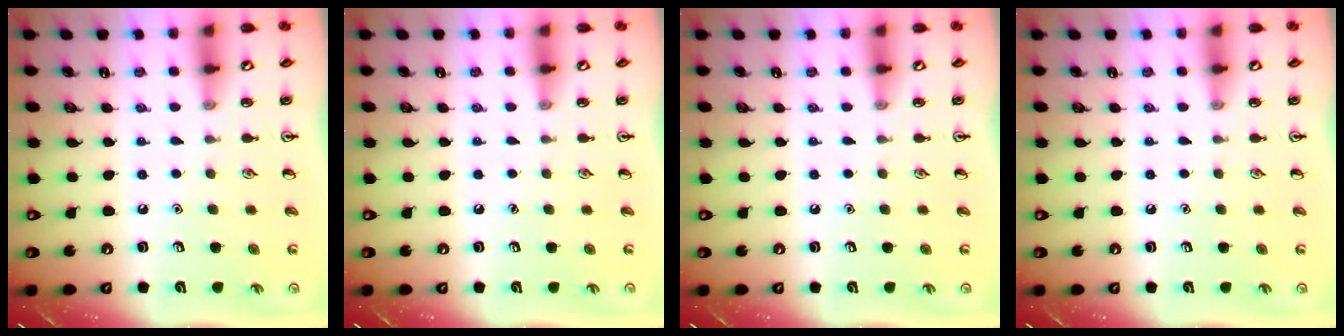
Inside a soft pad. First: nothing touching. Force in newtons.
{"total": 0.0}
{"total": 0.0}
{"total": 0.0}